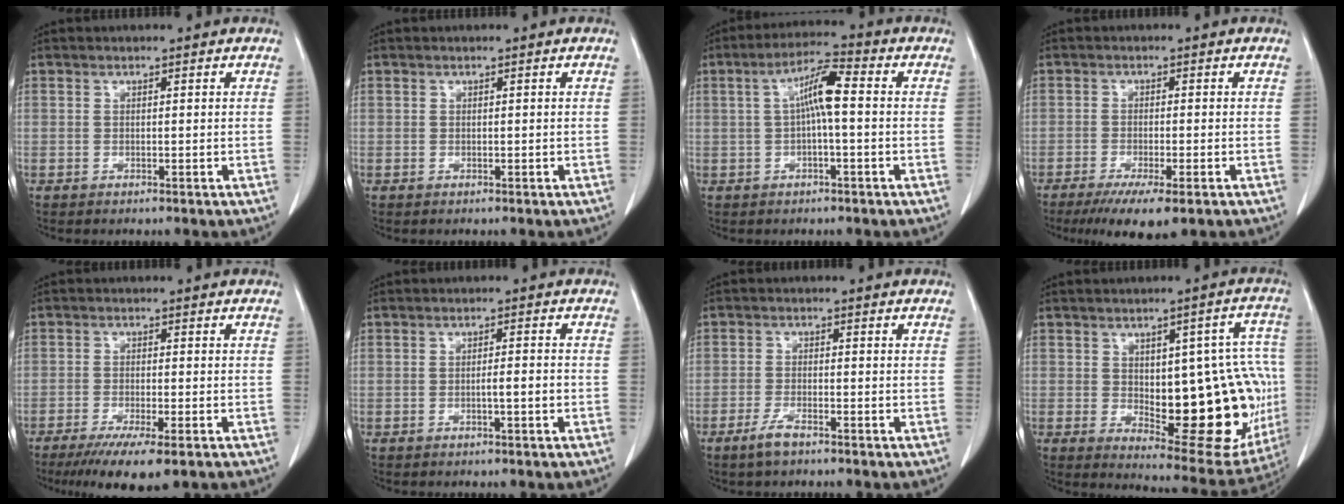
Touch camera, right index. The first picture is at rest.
{"total": 0.0}
{"total": 6.5, "force": [0.4, 0.9, 6.4], "torque": [-0.124, 0.019, 0.004]}
{"total": 7.4, "force": [-4.7, 1.0, 5.6], "torque": [-0.090, -0.020, -0.072]}
{"total": 8.7, "force": [-5.9, 1.0, 6.4], "torque": [-0.101, -0.022, -0.089]}
{"total": 2.0, "force": [-0.6, 0.1, 1.9], "torque": [-0.030, 0.002, -0.010]}
{"total": 3.1, "force": [-2.3, 0.6, 2.0], "torque": [-0.045, -0.002, -0.044]}
{"total": 21.5, "force": [-2.0, 8.2, 19.7], "torque": [-0.195, 0.024, 0.008]}